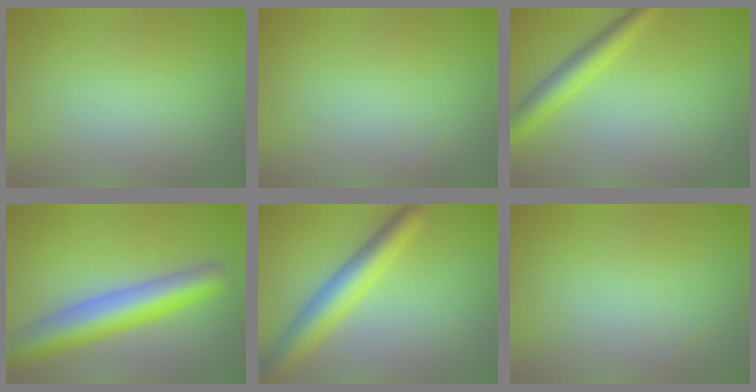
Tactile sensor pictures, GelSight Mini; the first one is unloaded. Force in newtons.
{"total": 0.0}
{"total": 3.0, "press": 3.0, "slide": 0.0}
{"total": 7.1, "press": 7.1, "slide": 0.2}
{"total": 4.9, "press": 4.9, "slide": 0.2}
{"total": 0.0}